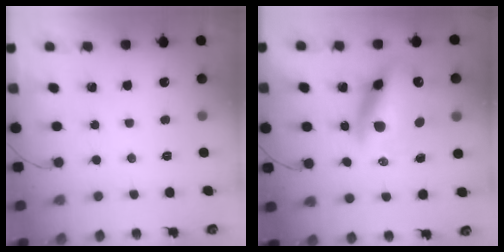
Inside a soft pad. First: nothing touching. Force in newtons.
{"total": 17.0, "press": 16.5, "slide": 4.3}